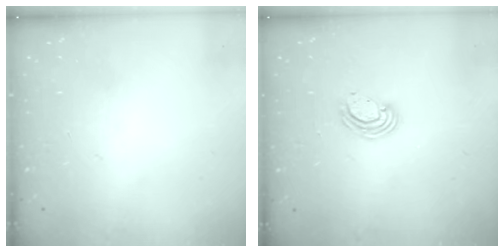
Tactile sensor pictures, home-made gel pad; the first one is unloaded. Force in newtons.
{"total": 4.8, "press": 4.8, "slide": 0.2}